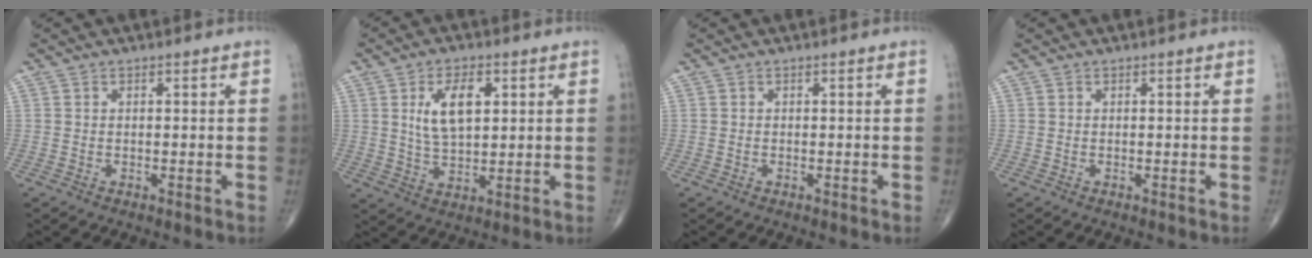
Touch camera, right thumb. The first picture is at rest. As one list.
[{"total": 8.9, "force": [2.6, 4.5, 7.3], "torque": [-0.119, -0.008, 0.050]}, {"total": 0.0}, {"total": 0.0}]